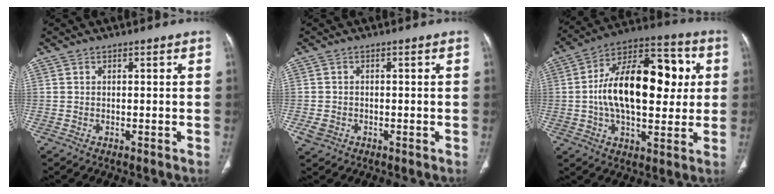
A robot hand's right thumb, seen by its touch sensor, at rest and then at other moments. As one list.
[{"total": 2.5, "force": [-0.9, 2.0, 1.1], "torque": [-0.020, 0.002, -0.012]}, {"total": 23.1, "force": [2.3, 12.2, 19.5], "torque": [-0.294, 0.024, 0.030]}]